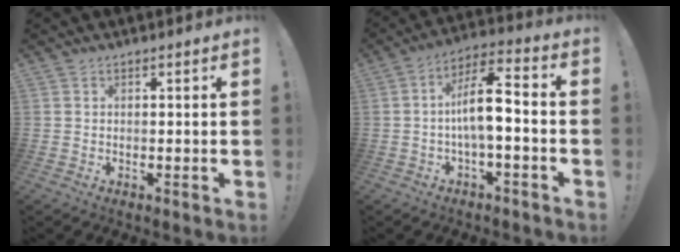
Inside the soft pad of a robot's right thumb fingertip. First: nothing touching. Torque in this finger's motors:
{"motor_torque": [0.32, 0.32, 0.38, 0.37, 0.12]}